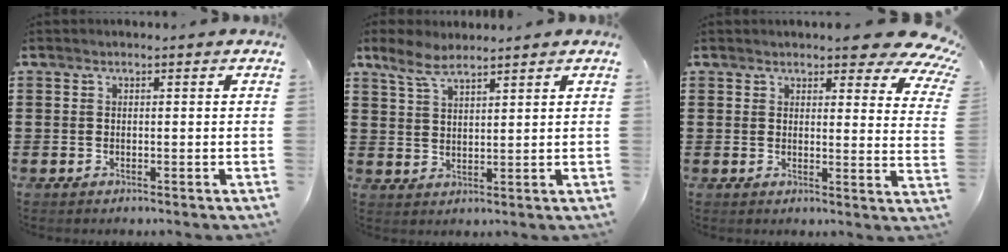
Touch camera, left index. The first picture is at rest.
{"total": 4.7, "force": [3.6, 1.4, 2.6], "torque": [-0.061, 0.000, 0.067]}
{"total": 5.5, "force": [4.6, 1.3, 2.6], "torque": [-0.045, -0.021, 0.078]}